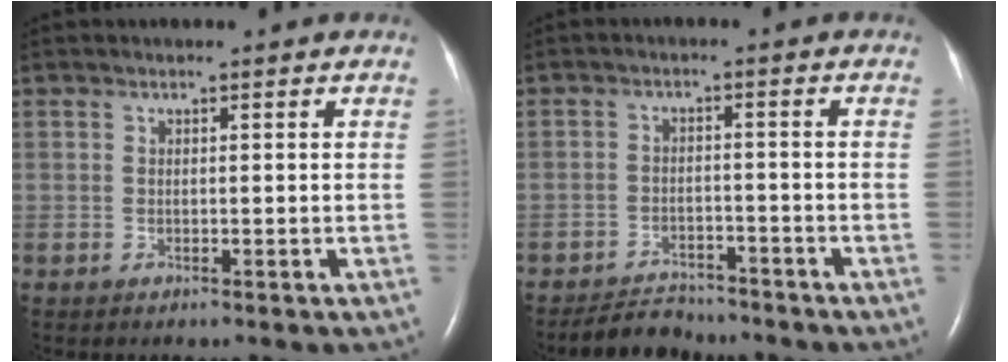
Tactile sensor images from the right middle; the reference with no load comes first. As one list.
[{"total": 4.7, "force": [-4.5, 1.4, 0.3], "torque": [-0.015, -0.009, -0.076]}]